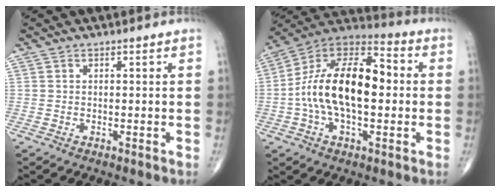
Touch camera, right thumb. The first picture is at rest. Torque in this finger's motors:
{"motor_torque": [2.44, 2.57, 1.21, -0.98, 0.60]}